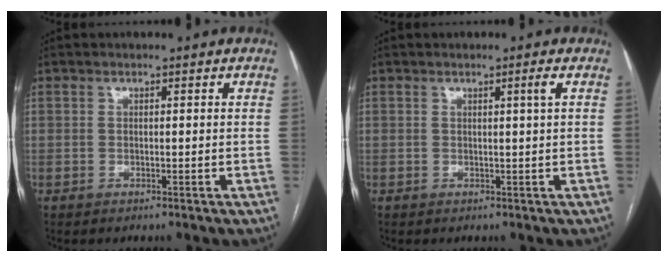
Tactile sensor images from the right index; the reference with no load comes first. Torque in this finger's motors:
{"motor_torque": [0.24, 0.03, 0.08, 0.02]}